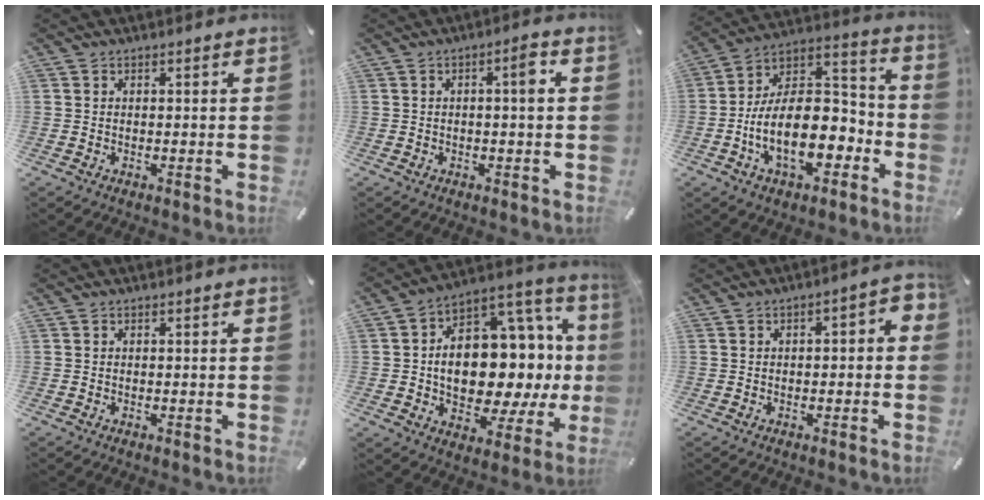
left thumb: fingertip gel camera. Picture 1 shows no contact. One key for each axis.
{"total": 4.2, "fx": 0.2, "fy": 0.8, "fz": 4.1, "tx": -0.061, "ty": 0.004, "tz": -0.006}
{"total": 19.0, "fx": -5.7, "fy": 11.4, "fz": 14.0, "tx": -0.242, "ty": 0.004, "tz": -0.095}
{"total": 0.0}
{"total": 19.3, "fx": -1.4, "fy": 12.4, "fz": 14.8, "tx": -0.236, "ty": -0.025, "tz": -0.023}
{"total": 3.6, "fx": -1.1, "fy": 1.7, "fz": 3.0, "tx": -0.042, "ty": 0.013, "tz": -0.024}